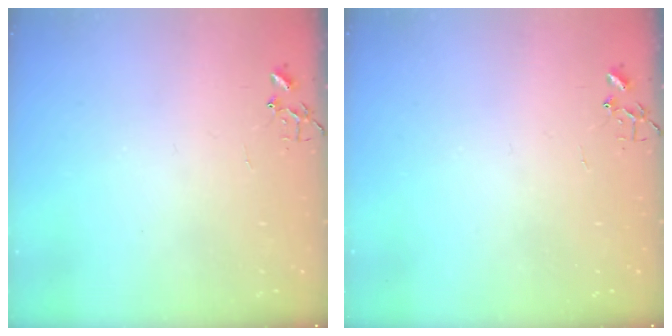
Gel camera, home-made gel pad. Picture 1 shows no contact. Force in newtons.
{"total": 0.0}